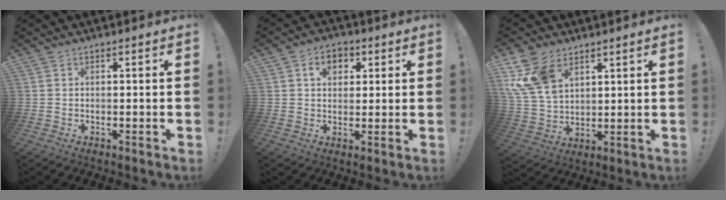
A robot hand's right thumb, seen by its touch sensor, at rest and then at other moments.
{"total": 6.8, "force": [2.4, 5.2, 3.7], "torque": [-0.049, 0.001, 0.043]}
{"total": 13.1, "force": [6.6, 8.7, 7.3], "torque": [-0.156, -0.027, 0.132]}